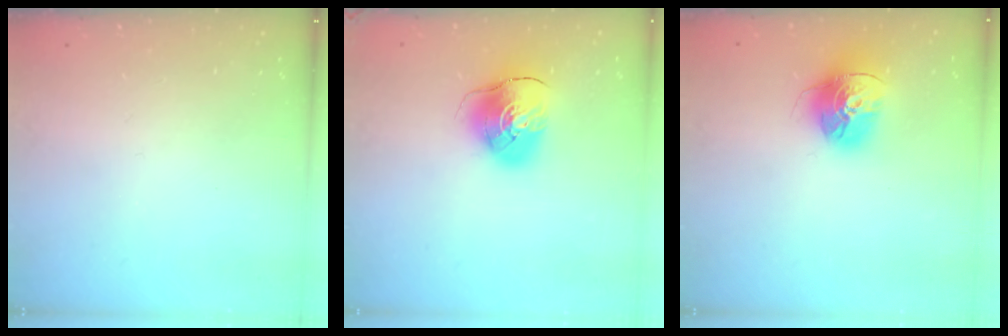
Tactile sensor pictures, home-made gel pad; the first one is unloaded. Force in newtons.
{"total": 10.2, "press": 10.1, "slide": 1.4}
{"total": 16.4, "press": 16.3, "slide": 1.8}